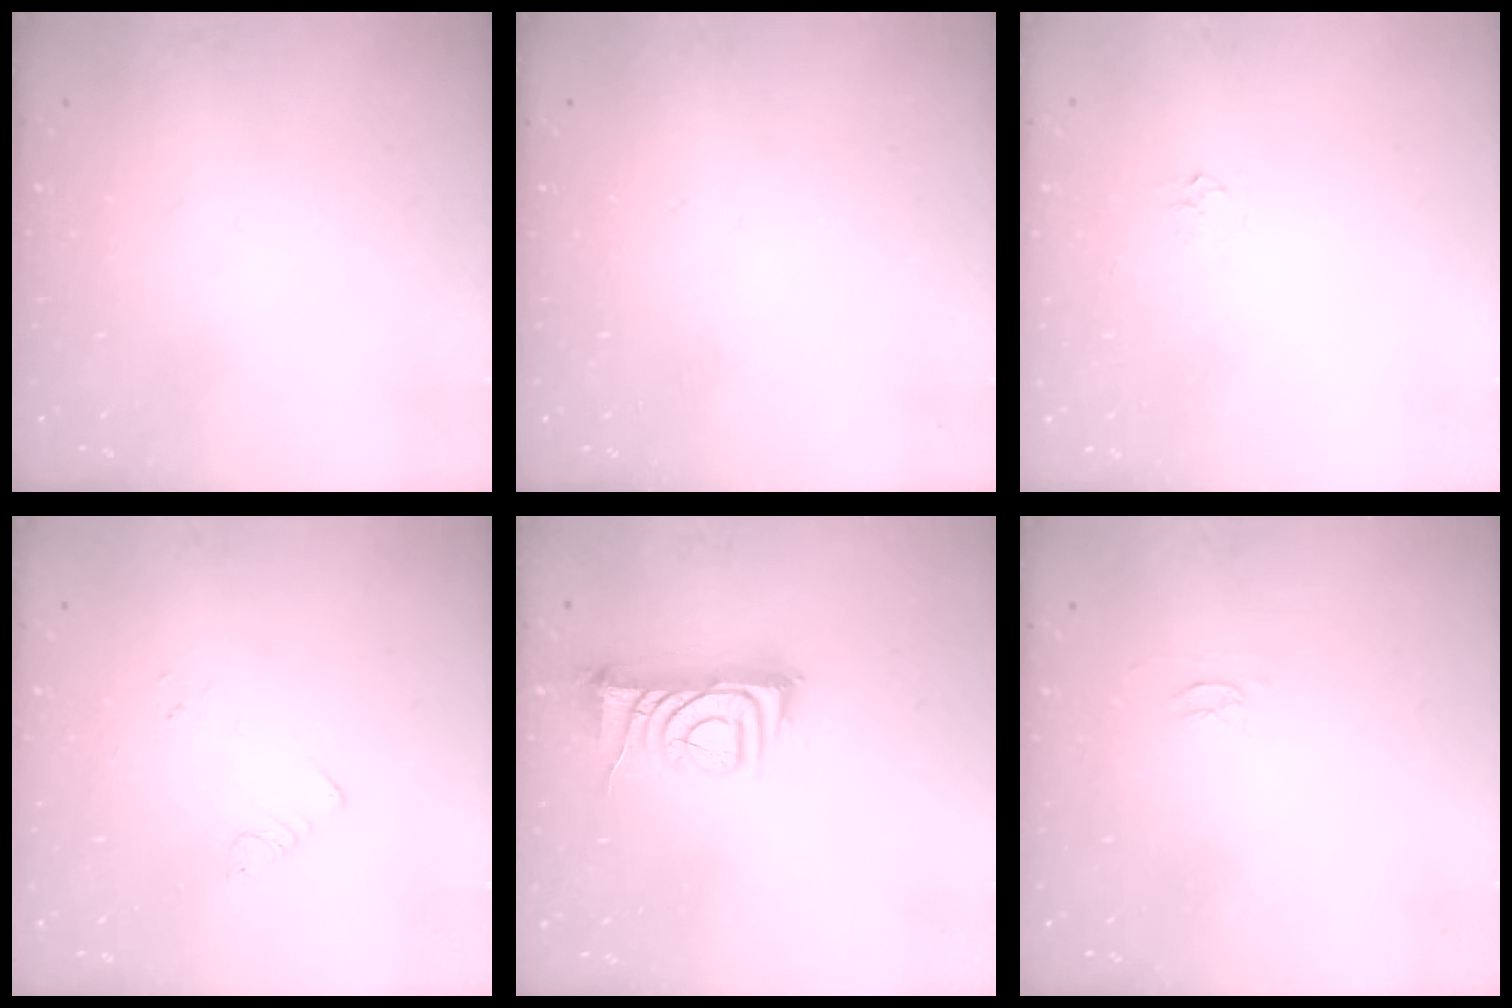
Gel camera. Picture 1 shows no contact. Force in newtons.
{"total": 0.0}
{"total": 3.4, "press": 3.4, "slide": 0.5}
{"total": 3.0, "press": 3.0, "slide": 0.4}
{"total": 8.0, "press": 8.0, "slide": 0.3}
{"total": 2.6, "press": 2.6, "slide": 0.3}